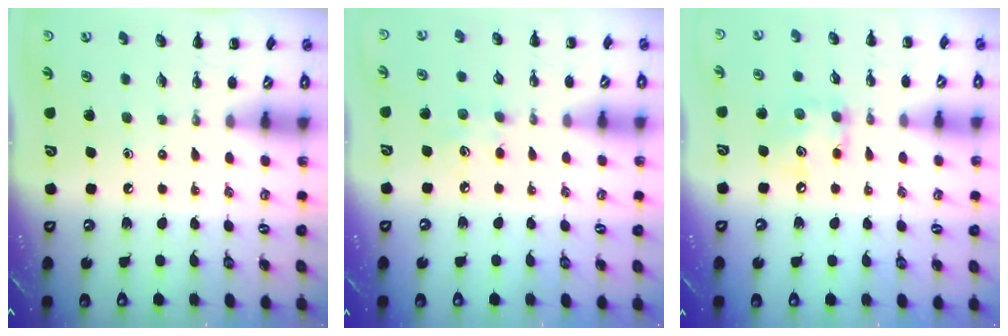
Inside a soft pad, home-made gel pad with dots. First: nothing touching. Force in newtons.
{"total": 4.6, "press": 4.5, "slide": 1.2}
{"total": 9.0, "press": 9.0, "slide": 0.6}